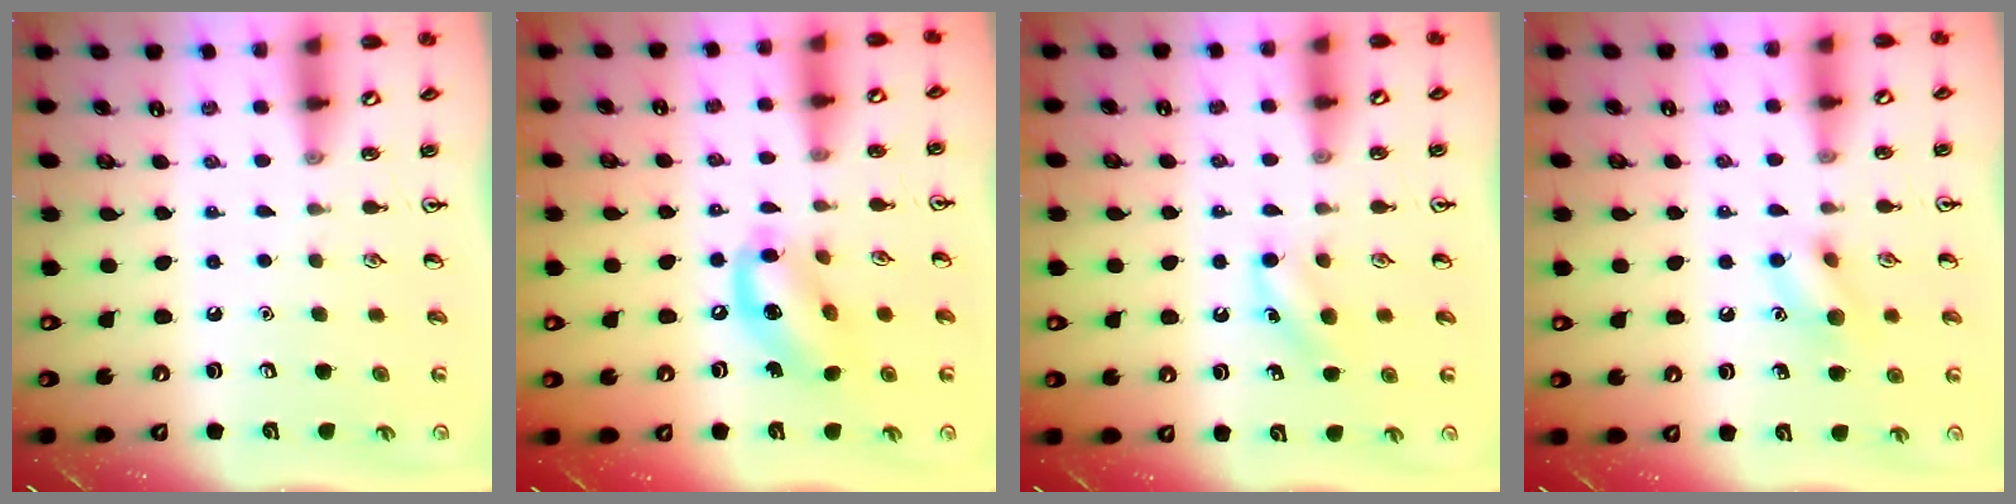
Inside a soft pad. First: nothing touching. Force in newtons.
{"total": 13.1, "press": 12.7, "slide": 3.0}
{"total": 6.9, "press": 6.7, "slide": 1.8}
{"total": 9.5, "press": 9.4, "slide": 0.8}